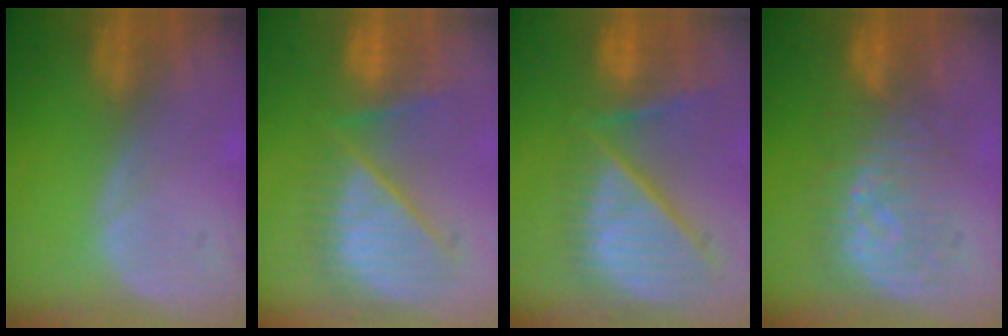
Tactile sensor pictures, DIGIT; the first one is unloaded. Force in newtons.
{"total": 10.0, "press": 9.4, "slide": 3.2}
{"total": 12.5, "press": 10.7, "slide": 6.5}
{"total": 8.2, "press": 8.2, "slide": 0.5}